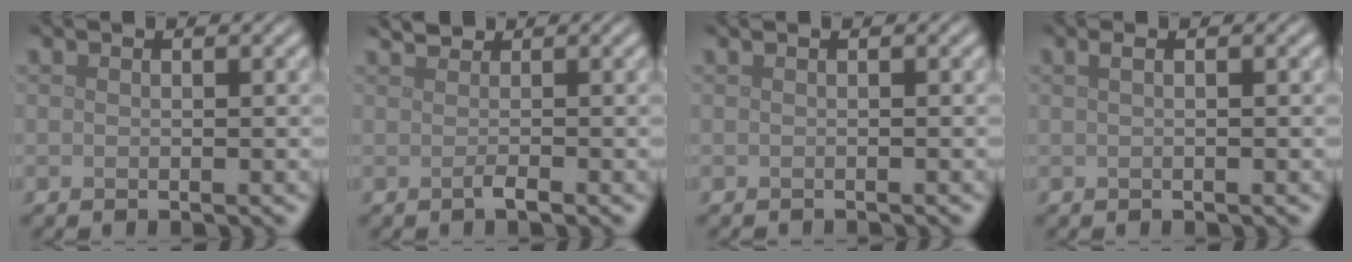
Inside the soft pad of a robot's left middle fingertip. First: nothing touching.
{"total": 1.0, "force": [0.3, 0.4, 0.9], "torque": [-0.021, 0.002, 0.004]}
{"total": 0.9, "force": [-0.7, 0.2, 0.5], "torque": [0.005, 0.000, -0.015]}
{"total": 1.0, "force": [0.3, 0.4, 0.9], "torque": [-0.016, 0.009, 0.002]}